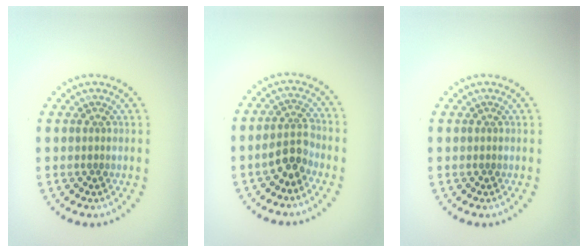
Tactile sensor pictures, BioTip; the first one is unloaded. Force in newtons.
{"total": 2.6, "press": 2.4, "slide": 1.0}
{"total": 0.0}